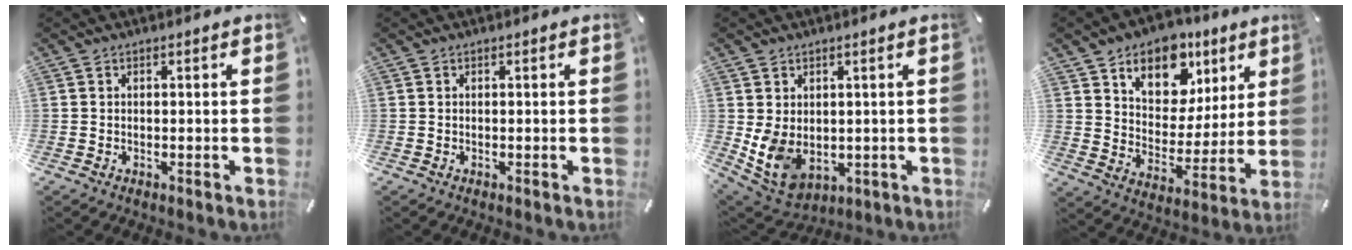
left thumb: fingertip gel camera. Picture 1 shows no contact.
{"total": 0.0}
{"total": 8.2, "force": [-0.1, 6.8, 4.5], "torque": [-0.113, -0.010, 0.003]}
{"total": 12.4, "force": [7.6, 8.8, 4.4], "torque": [-0.060, -0.054, 0.136]}